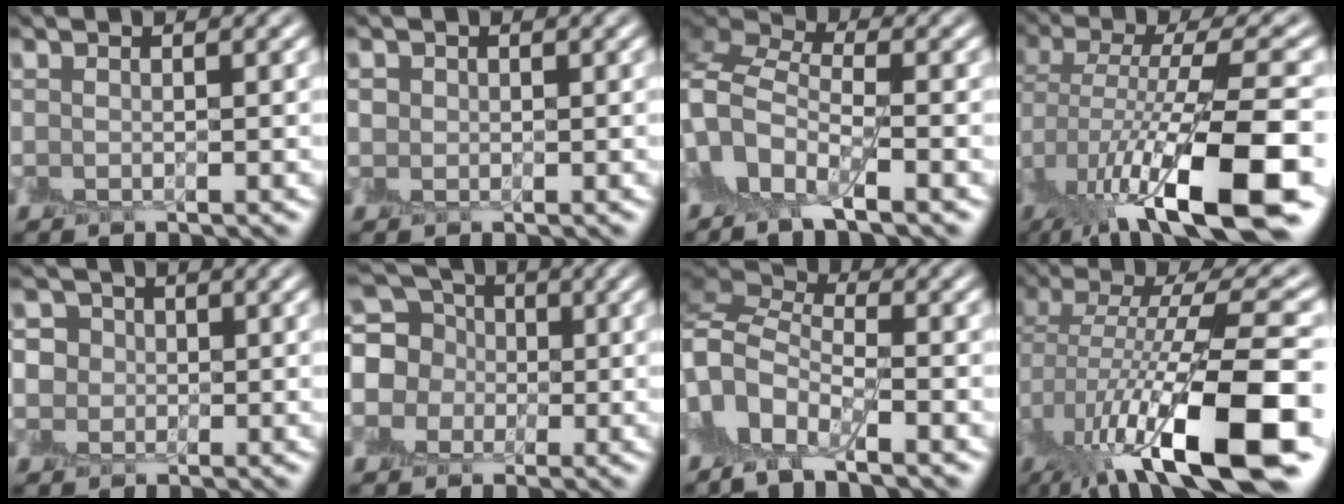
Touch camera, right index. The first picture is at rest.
{"total": 0.9, "force": [0.5, 0.8, -0.2], "torque": [0.002, 0.004, 0.007]}
{"total": 6.3, "force": [-3.0, 3.4, 4.3], "torque": [-0.095, 0.003, -0.076]}
{"total": 12.7, "force": [-4.5, 4.0, 11.2], "torque": [-0.205, -0.005, -0.065]}
{"total": 5.6, "force": [2.3, 4.8, 1.9], "torque": [-0.040, 0.033, 0.011]}
{"total": 9.7, "force": [1.7, 8.7, 3.9], "torque": [-0.113, 0.035, -0.007]}
{"total": 5.7, "force": [-2.6, 3.0, 4.1], "torque": [-0.083, 0.008, -0.075]}
{"total": 13.8, "force": [-4.2, 4.1, 12.5], "torque": [-0.227, 0.000, -0.062]}